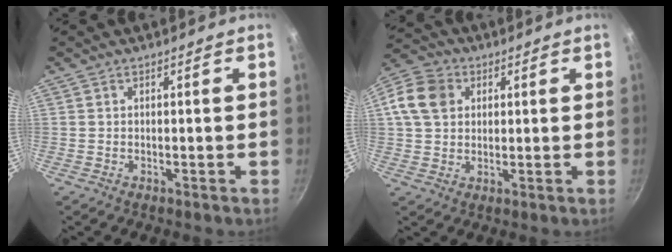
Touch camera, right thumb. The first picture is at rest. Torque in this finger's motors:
{"motor_torque": [0.01, 1.69, 0.24, 0.07, 0.32]}